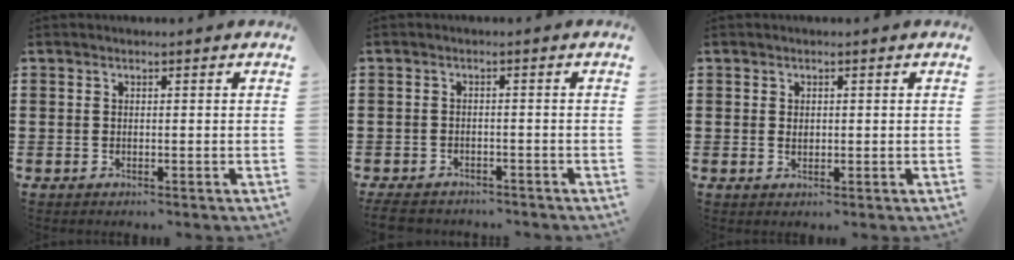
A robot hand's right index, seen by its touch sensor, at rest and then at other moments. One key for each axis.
{"total": 2.6, "fx": -2.4, "fy": 0.5, "fz": 0.5, "tx": -0.020, "ty": -0.002, "tz": -0.054}
{"total": 0.9, "fx": 0.3, "fy": 0.7, "fz": 0.5, "tx": -0.012, "ty": 0.006, "tz": 0.006}